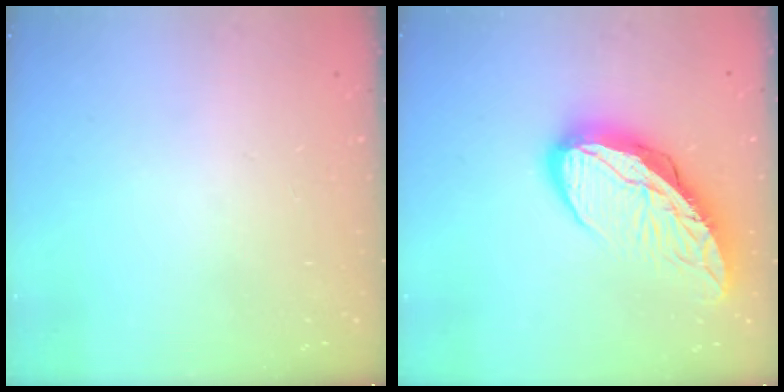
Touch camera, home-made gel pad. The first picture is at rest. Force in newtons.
{"total": 14.3, "press": 14.3, "slide": 1.6}